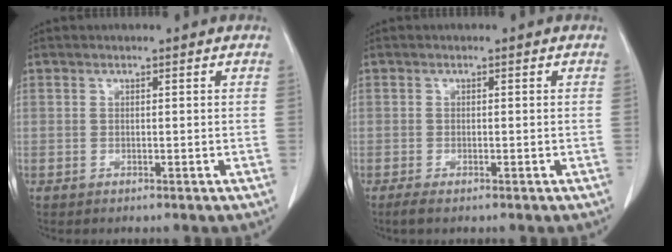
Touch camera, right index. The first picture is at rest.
{"total": 2.1, "force": [-1.2, 0.7, 1.6], "torque": [-0.042, -0.005, -0.024]}